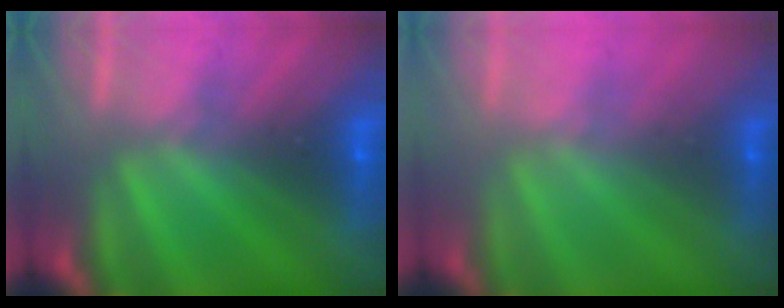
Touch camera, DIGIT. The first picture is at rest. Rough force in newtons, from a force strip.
{"total": 2.2}